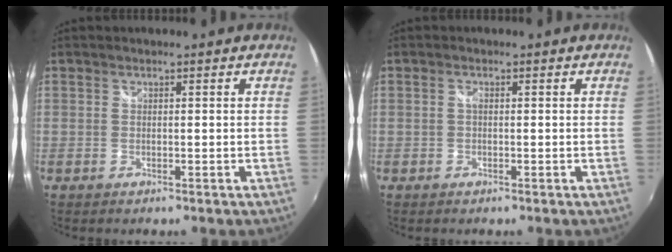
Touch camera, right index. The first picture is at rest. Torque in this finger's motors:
{"motor_torque": [0.20, 0.18, 0.08, -0.01]}